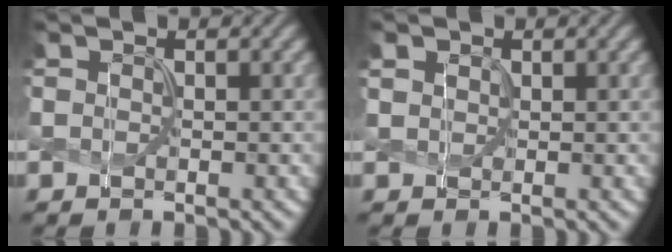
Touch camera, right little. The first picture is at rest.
{"total": 1.0, "force": [0.6, 0.7, 0.3], "torque": [-0.007, 0.001, 0.014]}